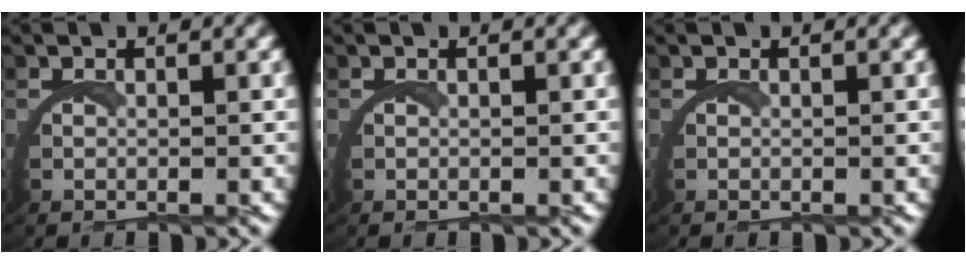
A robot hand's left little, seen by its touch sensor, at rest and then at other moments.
{"total": 0.0}
{"total": 0.0}